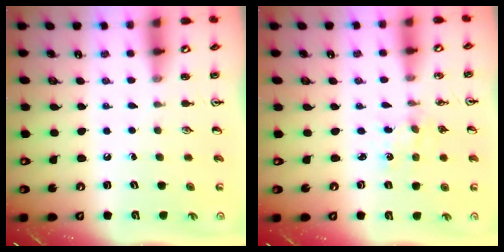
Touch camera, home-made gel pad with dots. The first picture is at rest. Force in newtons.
{"total": 0.5, "press": 0.5, "slide": 0.2}